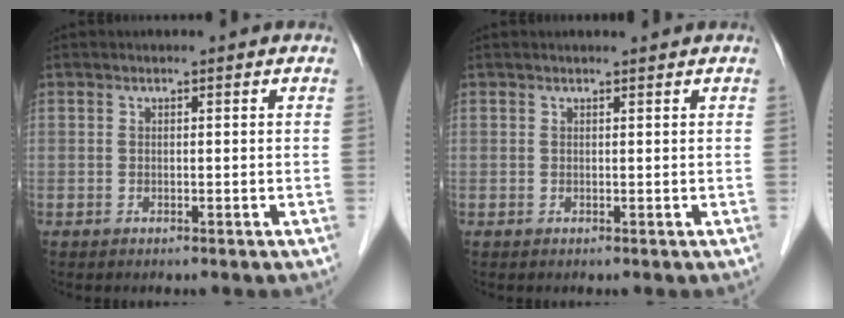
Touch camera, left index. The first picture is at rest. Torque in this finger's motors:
{"motor_torque": [0.32, -0.30, 0.03, 0.01]}